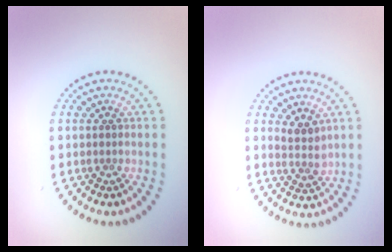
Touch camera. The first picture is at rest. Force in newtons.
{"total": 1.9, "press": 1.6, "slide": 1.0}